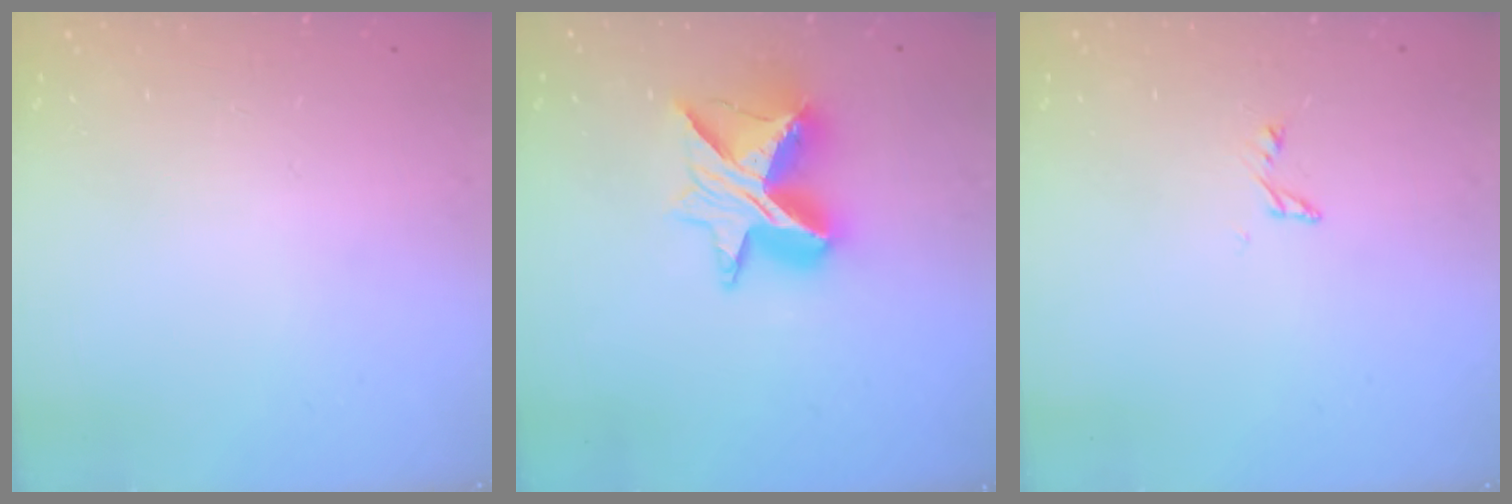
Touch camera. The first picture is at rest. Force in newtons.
{"total": 13.8, "press": 13.7, "slide": 0.9}
{"total": 3.9, "press": 3.9, "slide": 0.4}